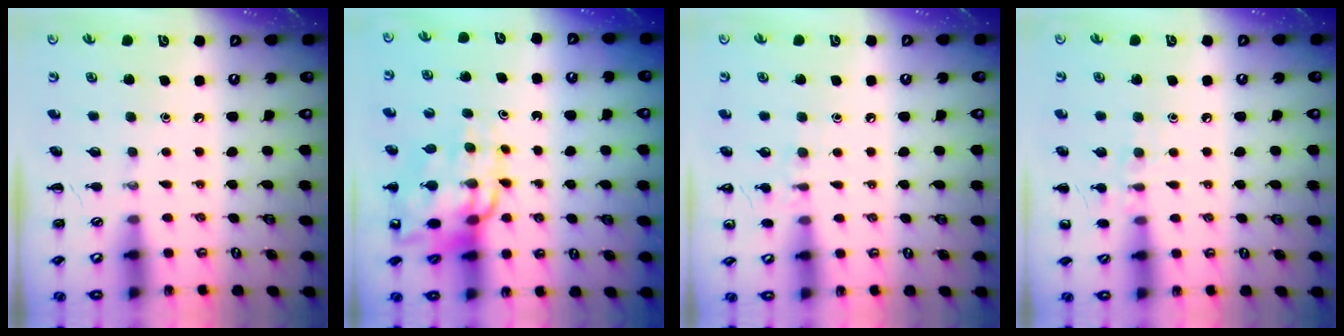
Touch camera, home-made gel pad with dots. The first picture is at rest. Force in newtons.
{"total": 14.5, "press": 14.1, "slide": 3.2}
{"total": 6.3, "press": 6.0, "slide": 1.9}
{"total": 6.8, "press": 6.5, "slide": 2.1}